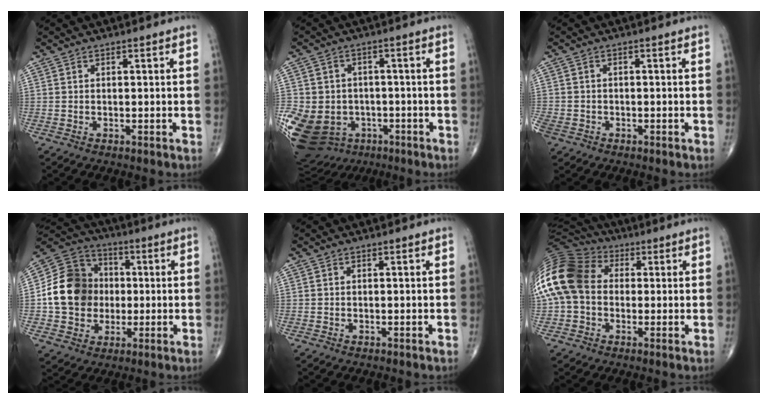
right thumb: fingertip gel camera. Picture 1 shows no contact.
{"total": 18.9, "force": [-6.3, 15.7, 8.4], "torque": [-0.201, 0.034, -0.089]}
{"total": 3.3, "force": [-1.8, 2.7, 0.9], "torque": [-0.023, 0.007, -0.031]}
{"total": 15.0, "force": [-0.2, 13.0, 7.6], "torque": [-0.113, 0.024, -0.007]}
{"total": 0.0}
{"total": 18.4, "force": [1.5, 14.2, 11.6], "torque": [-0.262, 0.046, 0.021]}